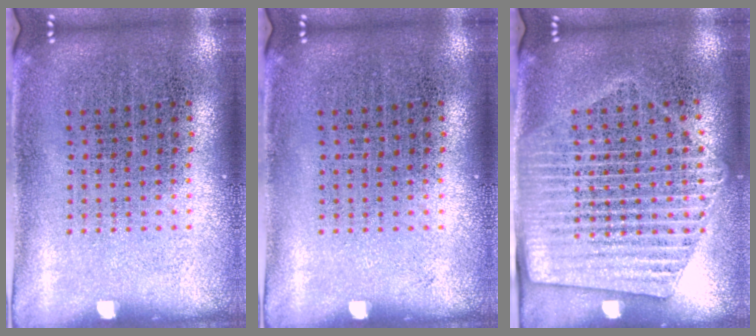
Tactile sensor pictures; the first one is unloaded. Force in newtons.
{"total": 0.0}
{"total": 1.8, "press": 1.6, "slide": 0.7}